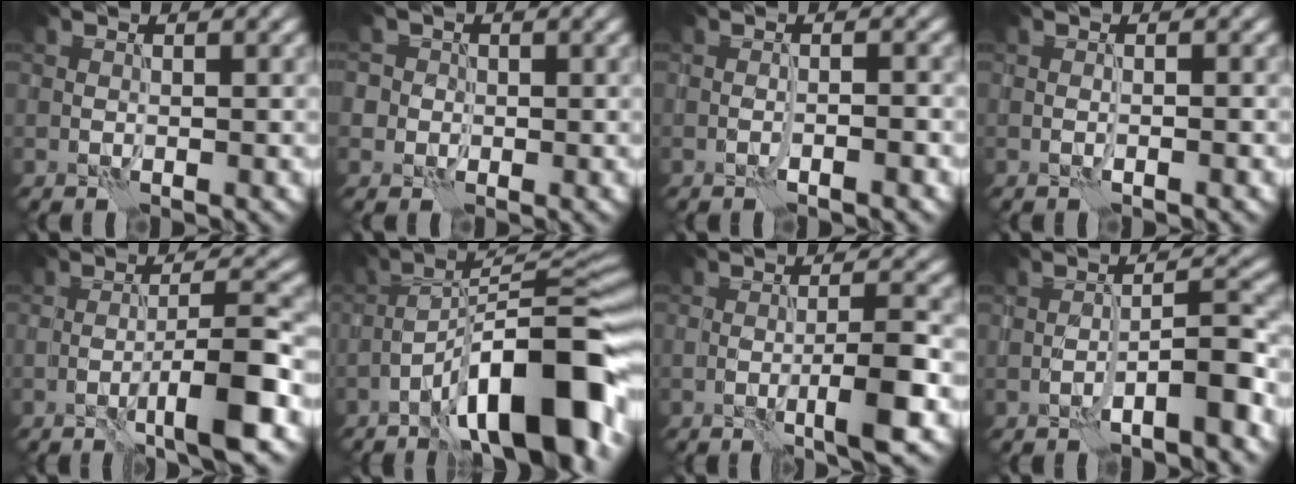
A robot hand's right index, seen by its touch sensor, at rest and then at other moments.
{"total": 3.2, "force": [0.5, 3.0, 0.9], "torque": [0.005, 0.022, -0.014]}
{"total": 1.3, "force": [-0.9, 0.0, 0.9], "torque": [-0.014, 0.007, -0.018]}
{"total": 0.7, "force": [-0.5, 0.0, 0.5], "torque": [-0.008, 0.004, -0.009]}
{"total": 5.9, "force": [-2.5, 0.6, 5.3], "torque": [-0.074, 0.012, -0.050]}
{"total": 14.3, "force": [-7.6, 4.0, 11.4], "torque": [-0.167, 0.018, -0.126]}
{"total": 4.2, "force": [-1.5, 0.5, 3.9], "torque": [-0.058, 0.007, -0.031]}
{"total": 4.1, "force": [-2.6, 0.6, 3.1], "torque": [-0.045, 0.021, -0.045]}